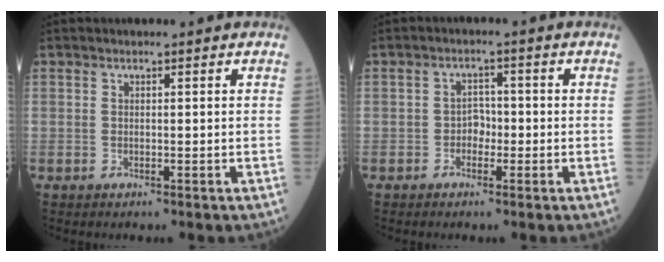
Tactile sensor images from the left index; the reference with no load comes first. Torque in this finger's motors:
{"motor_torque": [-0.05, 0.42, 0.01, 0.00]}